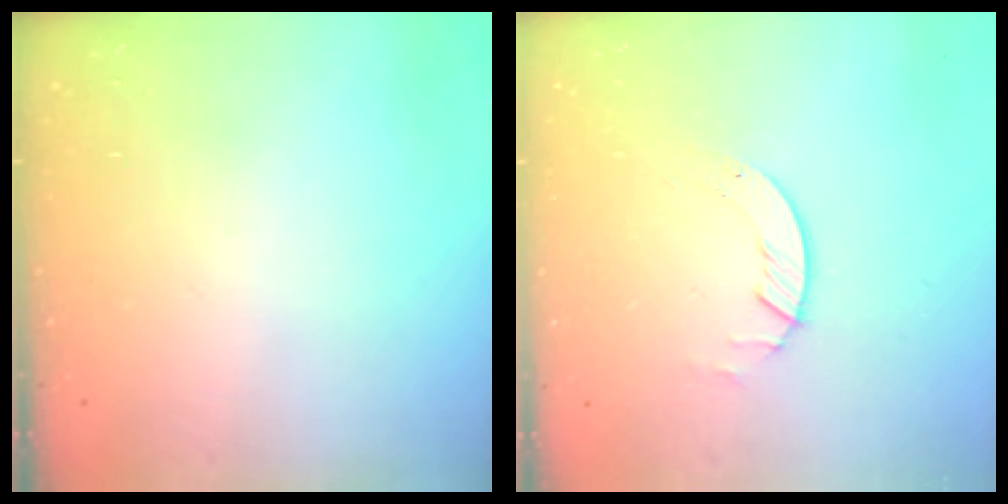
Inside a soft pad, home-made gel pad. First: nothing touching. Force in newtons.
{"total": 2.0, "press": 2.0, "slide": 0.2}